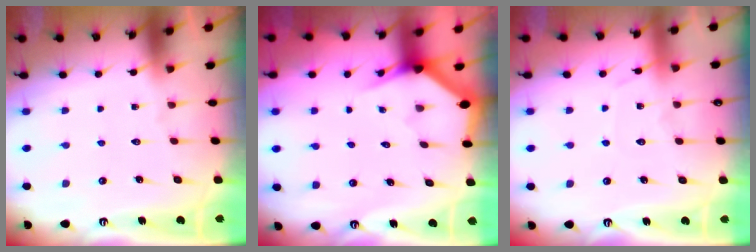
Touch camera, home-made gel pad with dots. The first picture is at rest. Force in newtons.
{"total": 2.7, "press": 2.7, "slide": 0.0}
{"total": 6.4, "press": 6.4, "slide": 0.8}